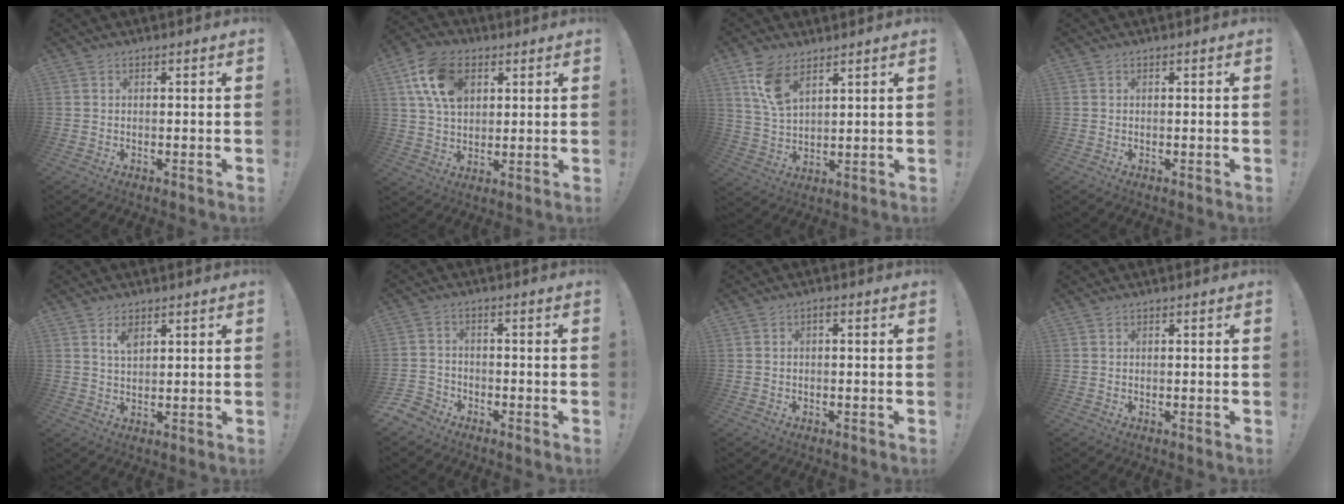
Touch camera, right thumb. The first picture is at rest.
{"total": 14.9, "force": [5.6, 10.3, 9.3], "torque": [-0.169, 0.001, 0.114]}
{"total": 9.5, "force": [5.7, 4.7, 6.0], "torque": [-0.126, -0.015, 0.110]}
{"total": 0.0}
{"total": 3.7, "force": [2.2, 1.6, 2.5], "torque": [-0.037, -0.011, 0.037]}
{"total": 4.3, "force": [-3.3, 2.7, 0.7], "torque": [-0.024, 0.014, -0.068]}
{"total": 1.0, "force": [-0.7, 0.1, 0.8], "torque": [-0.016, 0.005, -0.012]}
{"total": 0.0}